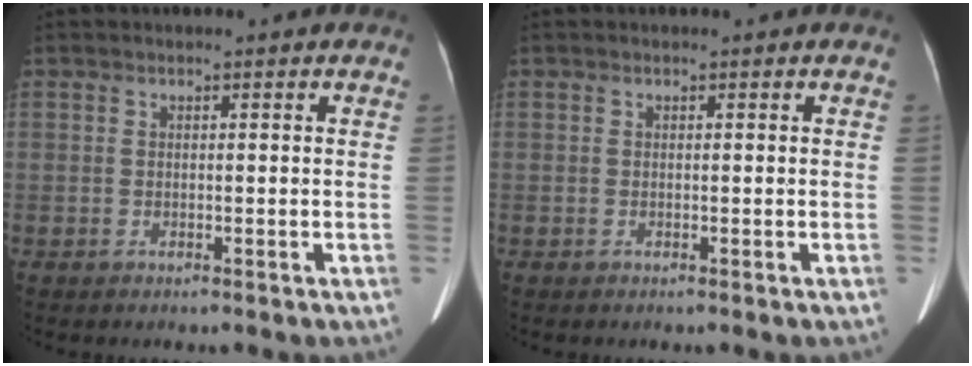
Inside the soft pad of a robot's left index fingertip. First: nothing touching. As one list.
[{"total": 0.0}]